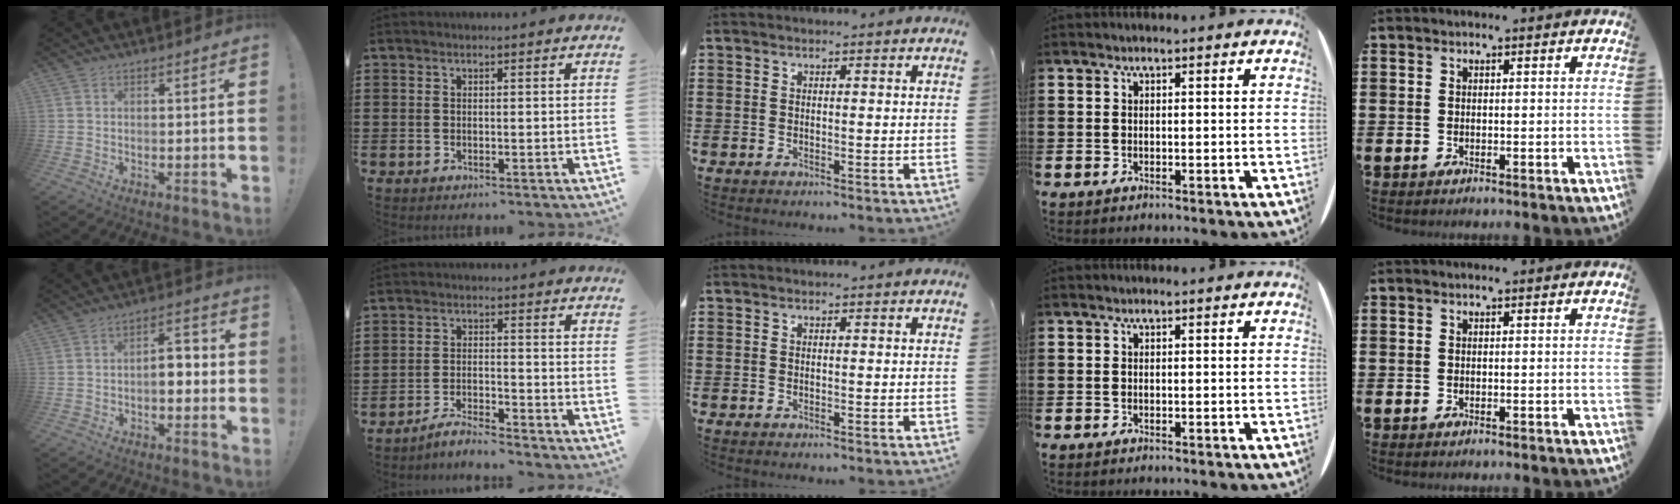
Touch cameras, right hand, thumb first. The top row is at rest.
{"thumb": {"total": 7.5, "force": [-1.5, 4.5, 5.8], "torque": [-0.085, 0.016, -0.025]}, "index": {"total": 3.6, "force": [-3.5, 0.0, 0.8], "torque": [-0.024, 0.003, -0.074]}}